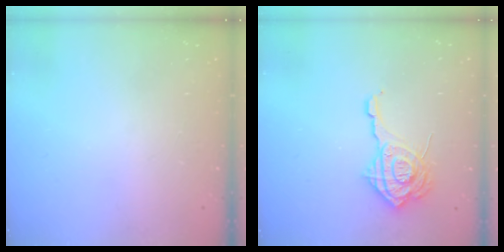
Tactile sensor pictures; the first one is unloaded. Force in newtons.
{"total": 15.4, "press": 15.4, "slide": 1.3}